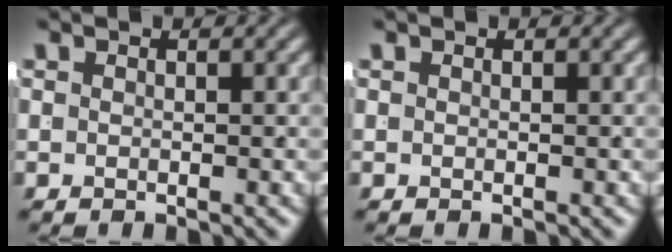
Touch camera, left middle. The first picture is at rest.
{"total": 0.0}